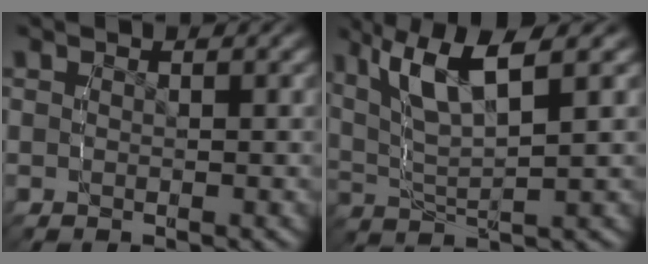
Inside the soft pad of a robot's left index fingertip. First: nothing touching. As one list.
[{"total": 6.2, "force": [3.1, 2.5, 4.7], "torque": [-0.105, -0.001, 0.058]}]